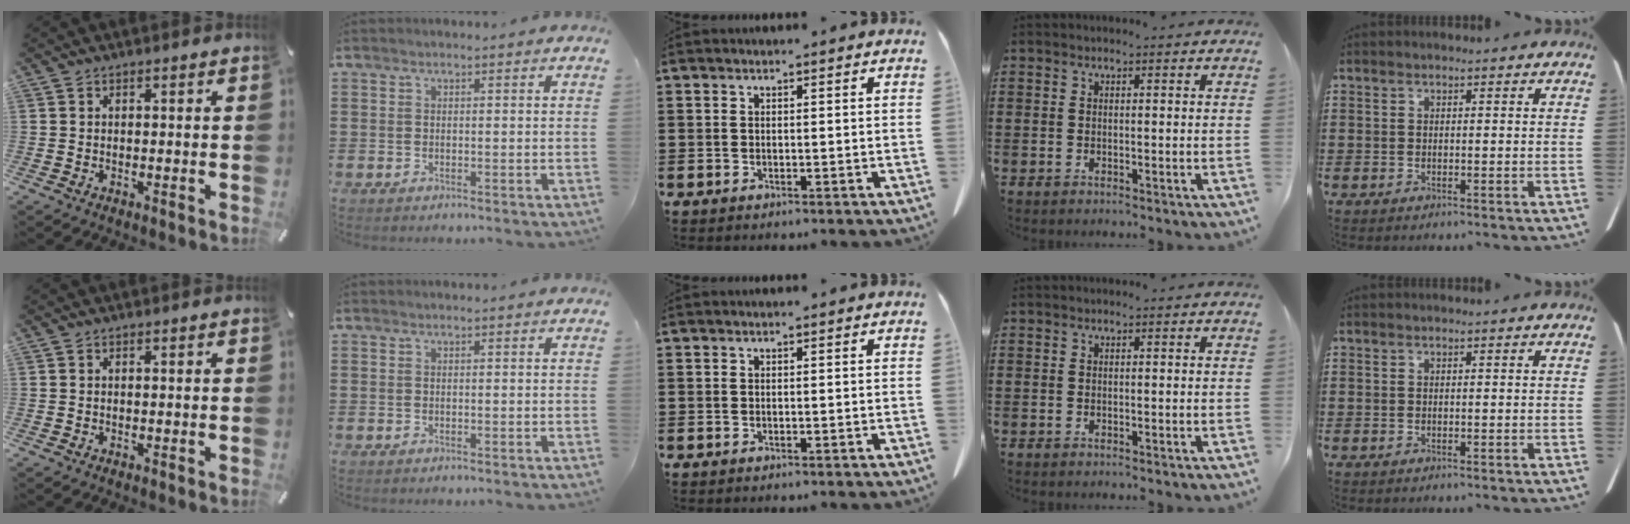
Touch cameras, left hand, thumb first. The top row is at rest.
{}